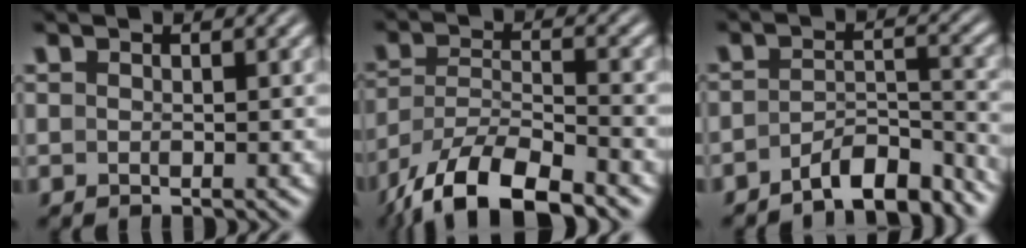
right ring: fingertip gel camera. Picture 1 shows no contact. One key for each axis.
{"total": 9.3, "fx": -6.1, "fy": 4.5, "fz": 5.4, "tx": -0.105, "ty": -0.035, "tz": -0.083}
{"total": 6.5, "fx": -5.8, "fy": 1.5, "fz": 2.4, "tx": -0.031, "ty": -0.016, "tz": -0.087}